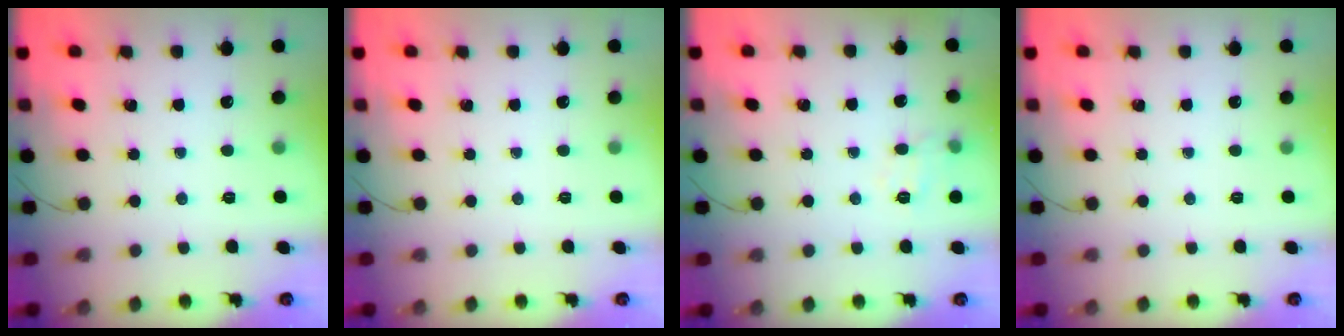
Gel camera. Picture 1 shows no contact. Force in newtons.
{"total": 0.0}
{"total": 8.1, "press": 8.1, "slide": 0.9}
{"total": 0.0}